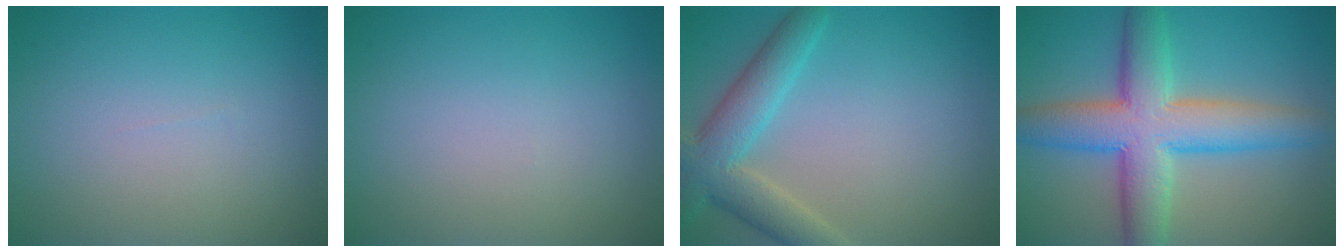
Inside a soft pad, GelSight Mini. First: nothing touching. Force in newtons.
{"total": 0.0}
{"total": 5.4, "press": 5.4, "slide": 0.2}
{"total": 9.1, "press": 9.1, "slide": 0.4}